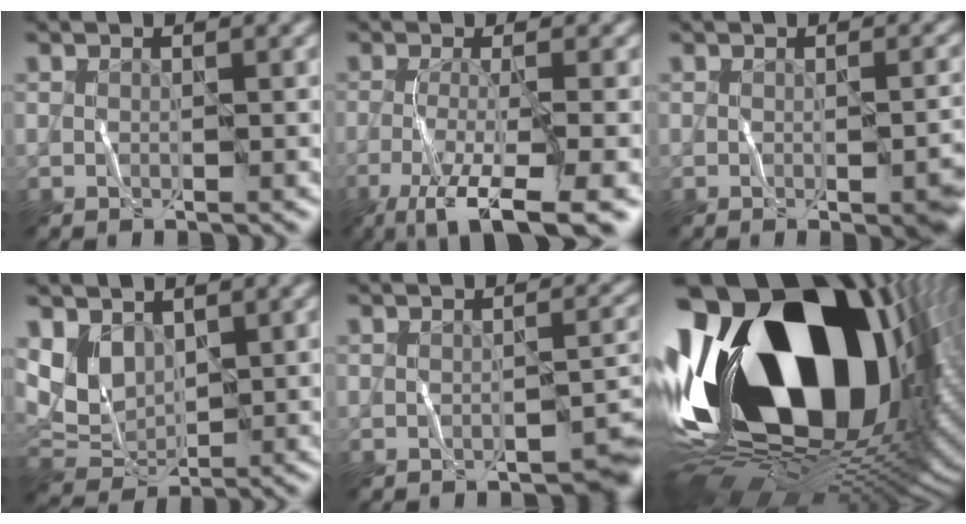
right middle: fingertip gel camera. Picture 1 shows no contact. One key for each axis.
{"total": 7.7, "fx": -4.2, "fy": 1.5, "fz": 6.3, "tx": -0.100, "ty": -0.005, "tz": -0.068}
{"total": 3.1, "fx": -0.9, "fy": 0.7, "fz": 2.9, "tx": -0.026, "ty": 0.009, "tz": 0.002}
{"total": 2.9, "fx": 1.8, "fy": 1.8, "fz": 1.5, "tx": -0.050, "ty": -0.007, "tz": 0.048}
{"total": 2.4, "fx": -1.7, "fy": 0.3, "fz": 1.6, "tx": -0.019, "ty": 0.006, "tz": -0.019}
{"total": 21.4, "fx": 3.8, "fy": 13.3, "fz": 16.3, "tx": -0.346, "ty": -0.017, "tz": 0.084}